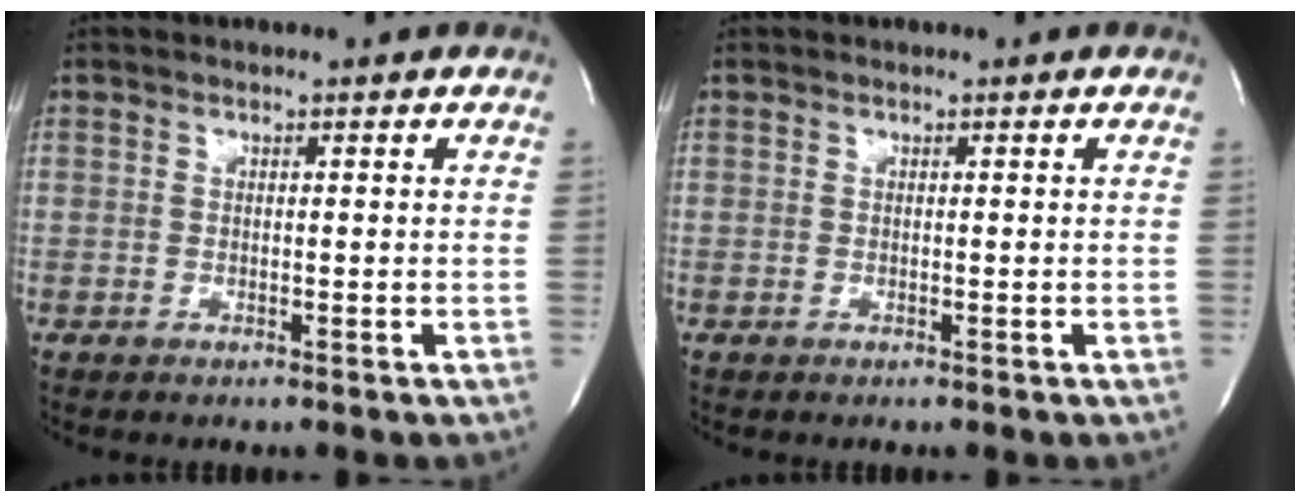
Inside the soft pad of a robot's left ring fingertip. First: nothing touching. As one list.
[{"total": 0.0}]